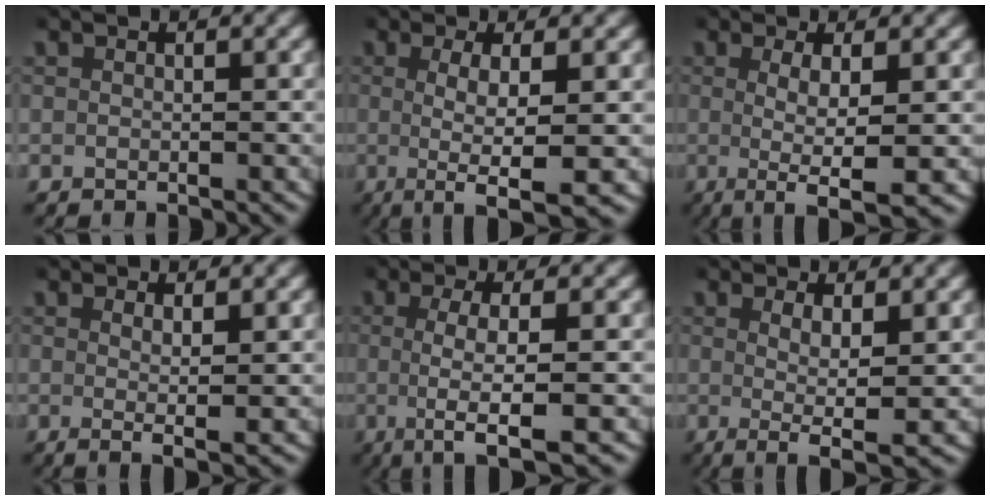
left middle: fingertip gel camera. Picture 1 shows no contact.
{"total": 6.8, "force": [-3.9, 1.1, 5.5], "torque": [-0.093, -0.027, -0.046]}
{"total": 6.2, "force": [-3.2, 1.0, 5.2], "torque": [-0.089, -0.027, -0.033]}
{"total": 2.3, "force": [0.2, -0.1, 2.2], "torque": [-0.040, -0.011, 0.008]}
{"total": 6.3, "force": [-3.2, 0.8, 5.4], "torque": [-0.094, -0.019, -0.041]}
{"total": 4.7, "force": [-1.2, 0.8, 4.5], "torque": [-0.071, -0.024, -0.008]}